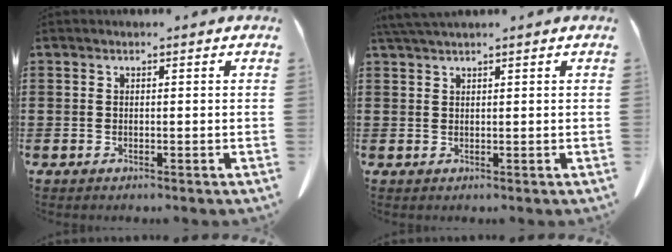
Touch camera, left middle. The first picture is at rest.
{"total": 1.7, "force": [1.5, -0.2, 0.8], "torque": [-0.018, -0.003, 0.029]}